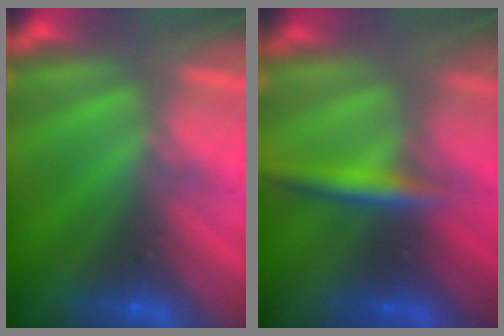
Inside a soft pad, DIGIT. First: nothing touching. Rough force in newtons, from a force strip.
{"total": 2.9}